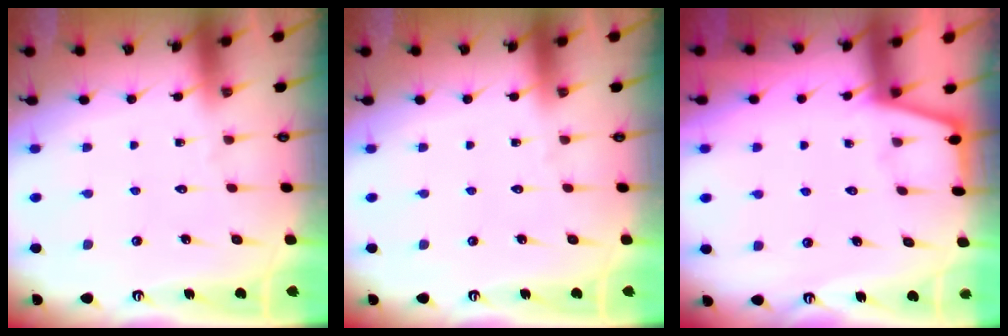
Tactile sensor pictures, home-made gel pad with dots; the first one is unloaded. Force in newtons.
{"total": 0.0}
{"total": 1.9, "press": 1.9, "slide": 0.2}